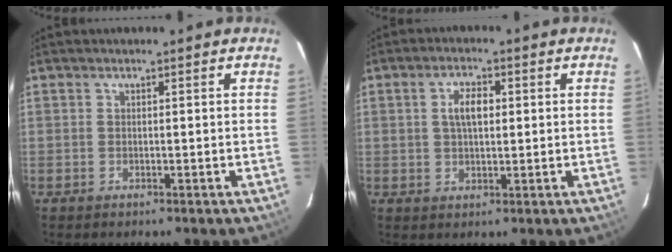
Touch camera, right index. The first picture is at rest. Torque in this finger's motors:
{"motor_torque": [0.10, 0.03, 0.10, 0.07]}